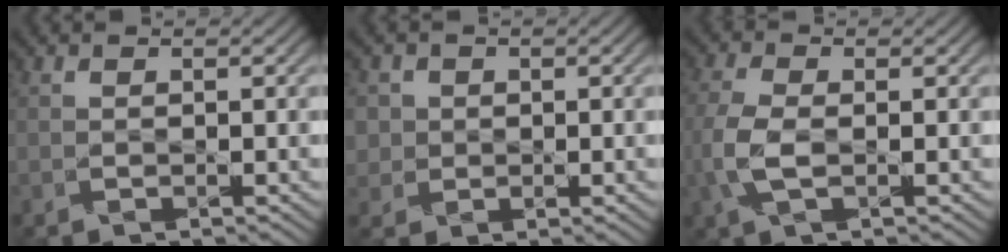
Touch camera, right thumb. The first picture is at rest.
{"total": 2.6, "force": [1.0, 2.4, 0.3], "torque": [-0.020, -0.005, 0.023]}
{"total": 4.2, "force": [-1.0, 1.8, 3.7], "torque": [-0.103, 0.000, -0.021]}